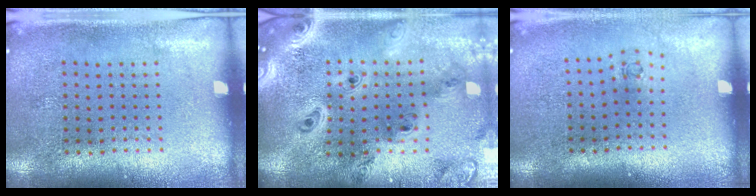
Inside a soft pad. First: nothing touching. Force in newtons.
{"total": 3.5, "press": 2.8, "slide": 2.1}
{"total": 0.6, "press": 0.3, "slide": 0.5}